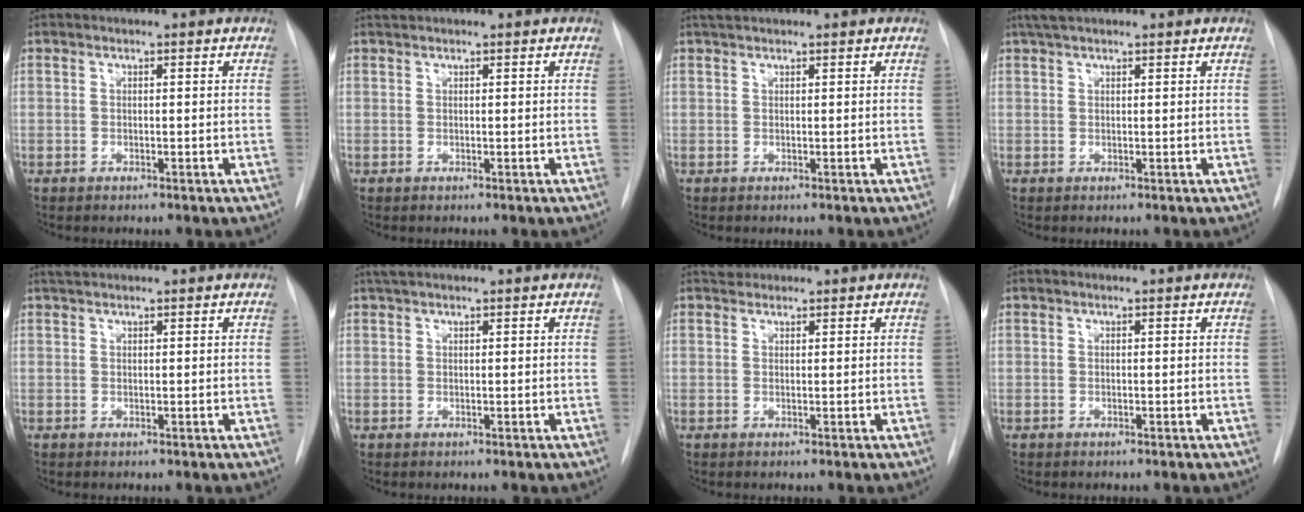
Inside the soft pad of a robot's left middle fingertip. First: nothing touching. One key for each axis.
{"total": 0.6, "fx": 0.6, "fy": -0.1, "fz": 0.1, "tx": -0.007, "ty": 0.008, "tz": 0.014}
{"total": 1.6, "fx": 1.4, "fy": 0.2, "fz": 0.7, "tx": -0.016, "ty": 0.014, "tz": 0.027}
{"total": 3.2, "fx": 2.6, "fy": 0.7, "fz": 1.8, "tx": -0.035, "ty": 0.022, "tz": 0.047}
{"total": 1.2, "fx": 1.2, "fy": 0.0, "fz": 0.4, "tx": -0.012, "ty": 0.011, "tz": 0.026}
{"total": 2.1, "fx": 1.7, "fy": 0.3, "fz": 1.0, "tx": -0.021, "ty": 0.018, "tz": 0.032}
{"total": 1.4, "fx": 1.2, "fy": 0.6, "fz": -0.1, "tx": 0.001, "ty": 0.009, "tz": 0.019}
{"total": 0.0}